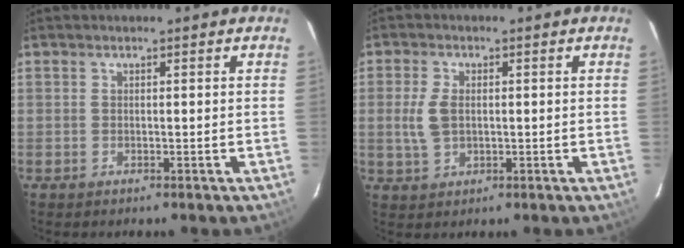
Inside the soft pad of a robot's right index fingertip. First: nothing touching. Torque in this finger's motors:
{"motor_torque": [0.79, 0.04, 0.43, 0.09]}